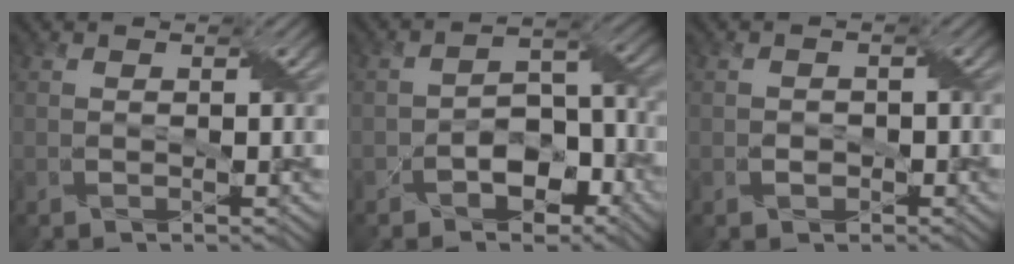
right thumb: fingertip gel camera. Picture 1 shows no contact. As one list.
[{"total": 6.3, "force": [-3.3, 3.9, 3.6], "torque": [-0.051, 0.005, -0.058]}, {"total": 1.4, "force": [-0.5, 1.2, 0.4], "torque": [-0.004, -0.001, -0.008]}]